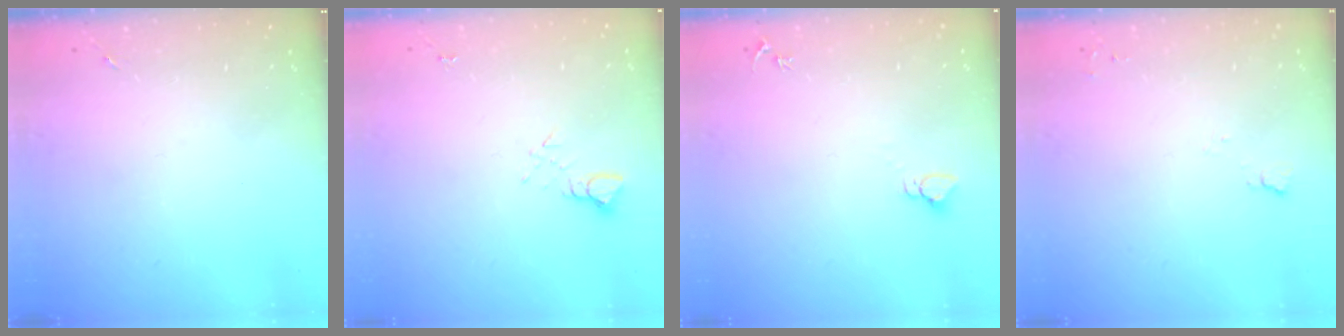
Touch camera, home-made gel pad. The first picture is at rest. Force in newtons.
{"total": 2.7, "press": 2.7, "slide": 0.2}
{"total": 2.8, "press": 2.8, "slide": 0.2}
{"total": 5.1, "press": 5.1, "slide": 0.6}